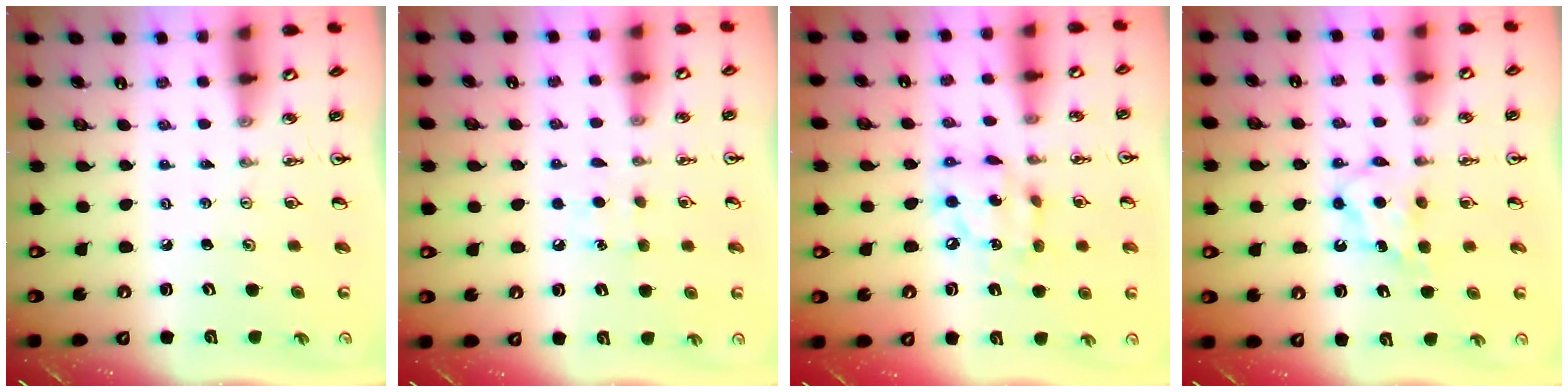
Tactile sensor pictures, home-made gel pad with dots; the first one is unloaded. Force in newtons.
{"total": 6.1, "press": 6.1, "slide": 0.7}
{"total": 9.5, "press": 9.4, "slide": 0.9}
{"total": 6.4, "press": 6.4, "slide": 0.3}